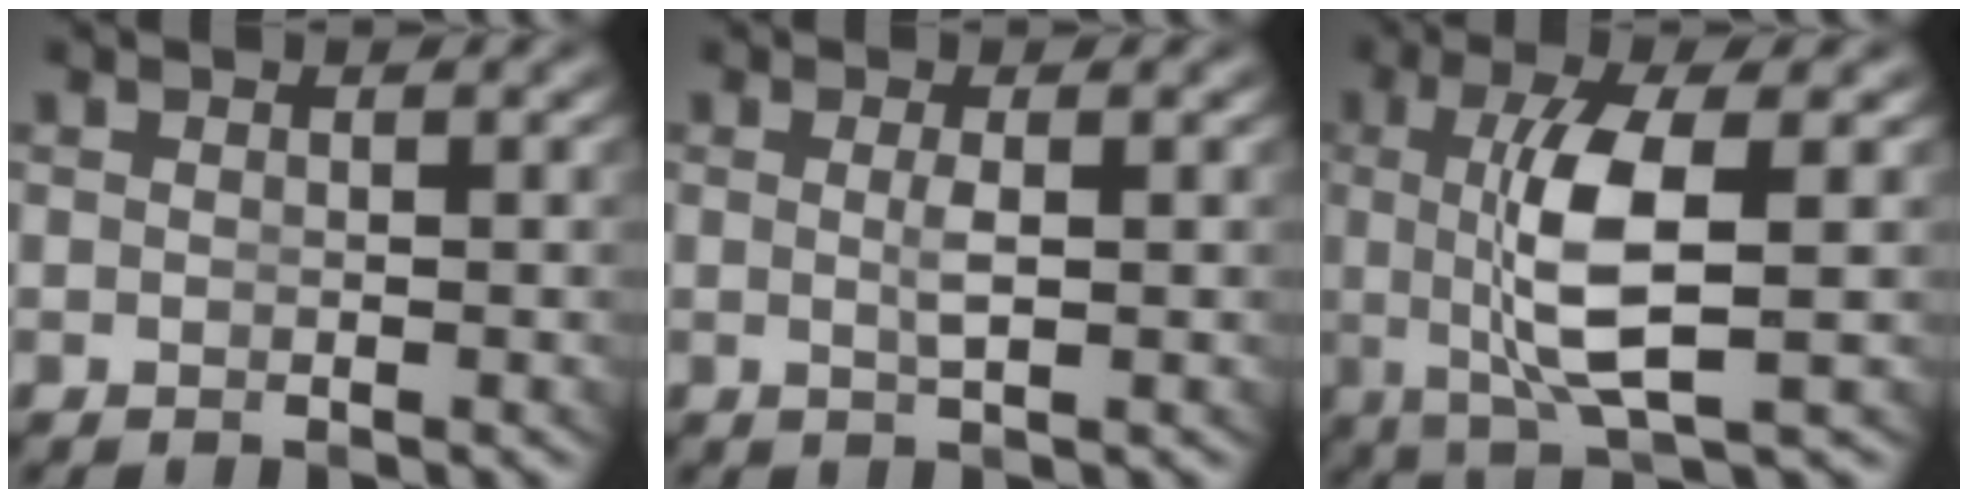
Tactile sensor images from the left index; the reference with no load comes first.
{"total": 1.4, "force": [-0.1, -0.4, 1.3], "torque": [-0.028, -0.012, 0.006]}
{"total": 6.3, "force": [0.2, 0.9, 6.2], "torque": [-0.124, -0.013, 0.015]}